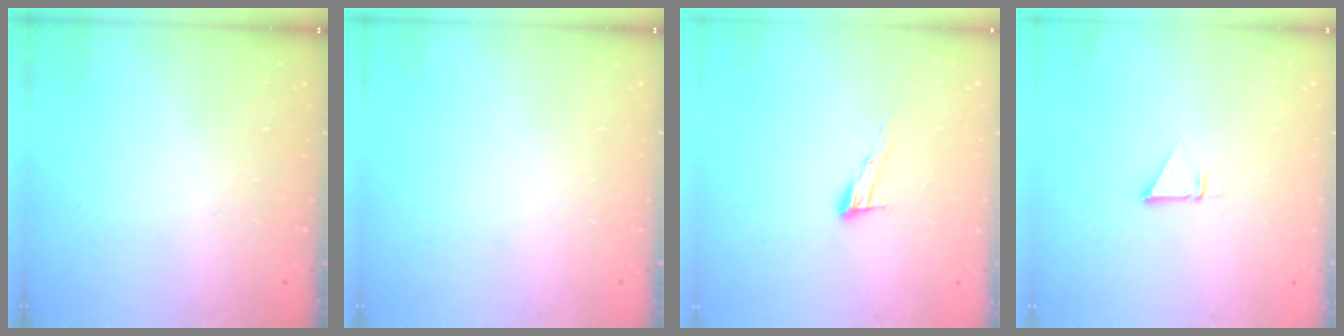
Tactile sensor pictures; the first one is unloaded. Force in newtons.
{"total": 0.0}
{"total": 8.3, "press": 8.2, "slide": 1.3}
{"total": 1.4, "press": 1.4, "slide": 0.0}